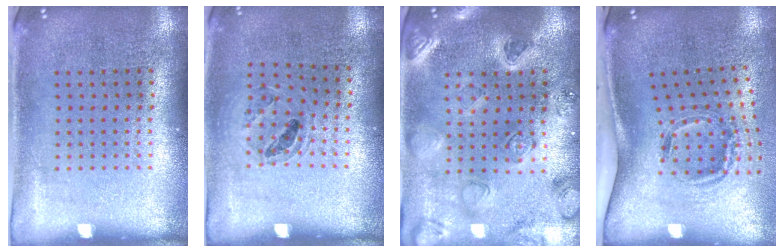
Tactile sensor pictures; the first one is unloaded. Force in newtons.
{"total": 0.9, "press": 0.9, "slide": 0.1}
{"total": 2.2, "press": 2.2, "slide": 0.3}
{"total": 2.0, "press": 1.3, "slide": 1.5}